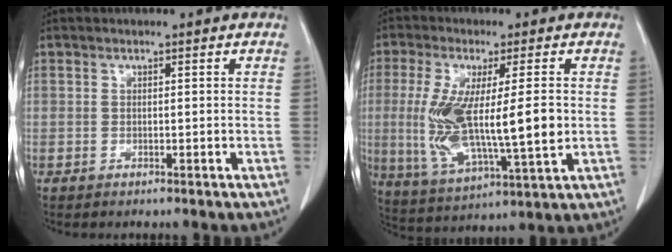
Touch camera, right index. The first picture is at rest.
{"total": 15.2, "force": [-0.3, 2.9, 14.9], "torque": [-0.291, -0.017, 0.000]}